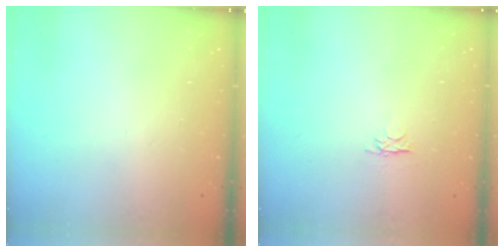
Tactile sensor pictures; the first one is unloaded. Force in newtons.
{"total": 2.8, "press": 2.7, "slide": 0.4}